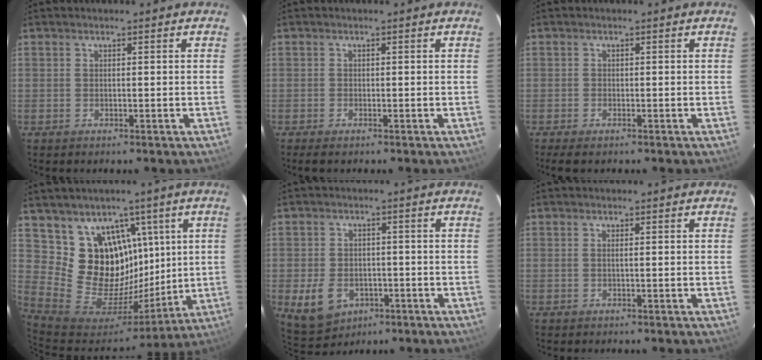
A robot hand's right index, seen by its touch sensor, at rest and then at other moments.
{"total": 1.5, "force": [-1.2, 0.4, 0.8], "torque": [-0.018, -0.004, -0.024]}
{"total": 2.6, "force": [-2.0, 0.8, 1.4], "torque": [-0.034, -0.007, -0.038]}
{"total": 15.1, "force": [7.0, 12.4, 5.0], "torque": [-0.100, 0.005, 0.148]}
{"total": 8.4, "force": [-3.1, 6.5, 4.3], "torque": [-0.107, -0.002, -0.038]}
{"total": 0.6, "force": [-0.1, -0.2, 0.5], "torque": [-0.008, 0.002, -0.004]}